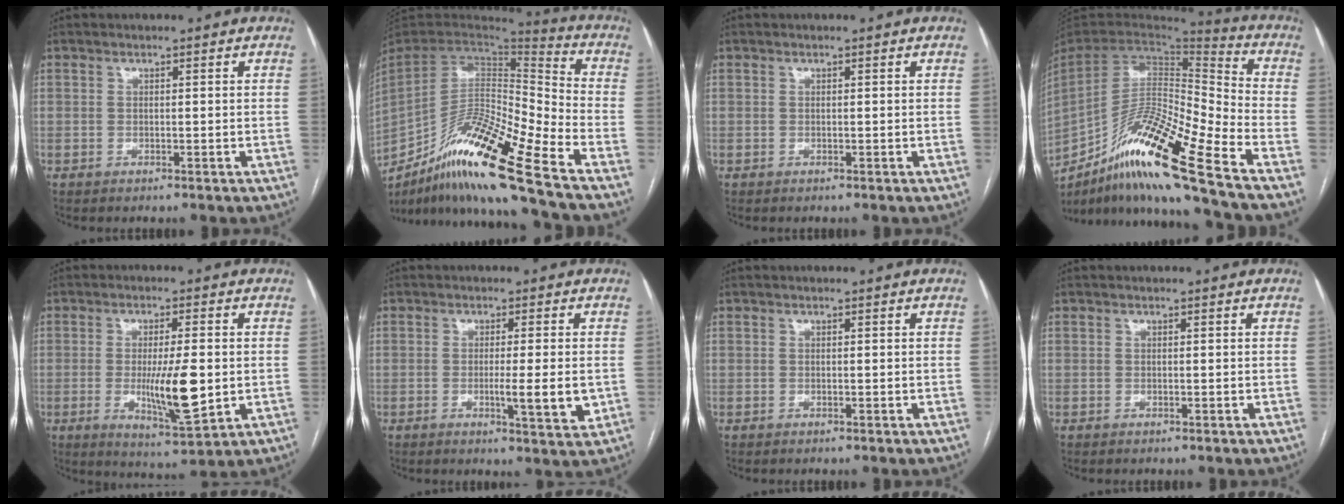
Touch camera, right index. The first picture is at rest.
{"total": 21.8, "force": [-14.7, 0.3, 16.0], "torque": [-0.297, -0.023, -0.271]}
{"total": 0.0}
{"total": 21.8, "force": [-14.2, 0.3, 16.5], "torque": [-0.306, -0.024, -0.262]}
{"total": 9.8, "force": [-1.0, 1.8, 9.6], "torque": [-0.165, -0.020, -0.011]}
{"total": 5.7, "force": [-1.0, 0.4, 5.6], "torque": [-0.085, -0.010, -0.014]}
{"total": 0.0}
{"total": 0.0}